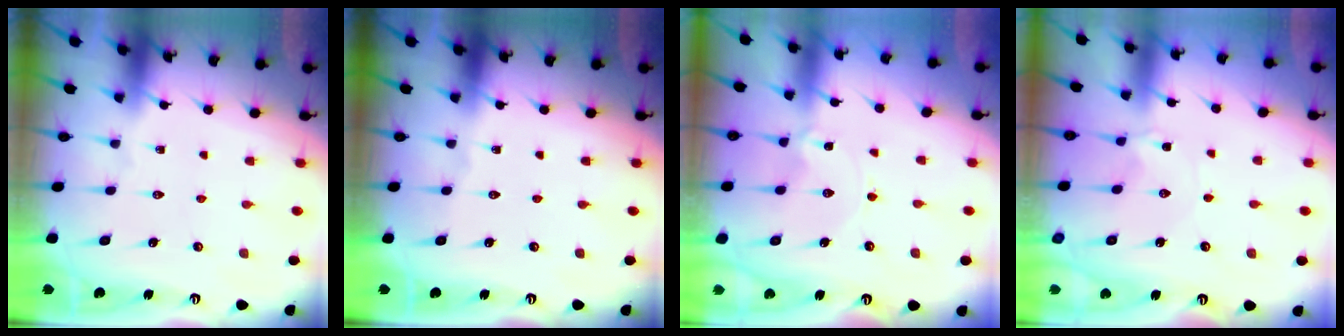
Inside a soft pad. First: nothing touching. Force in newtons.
{"total": 0.0}
{"total": 0.8, "press": 0.8, "slide": 0.0}
{"total": 1.3, "press": 1.3, "slide": 0.3}